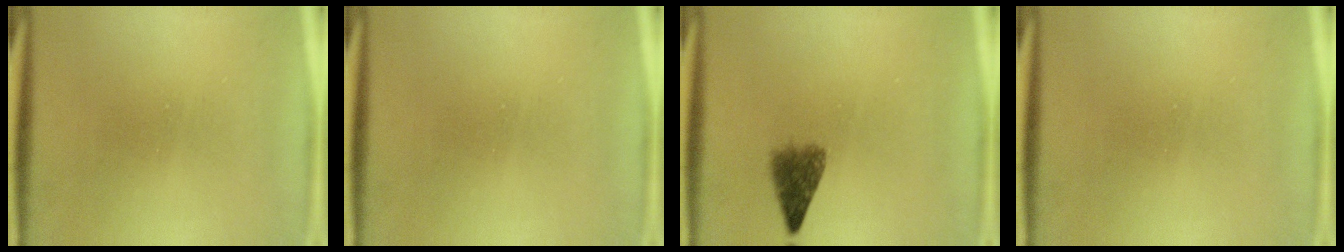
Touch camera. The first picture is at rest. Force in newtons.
{"total": 0.0}
{"total": 4.1}
{"total": 0.0}